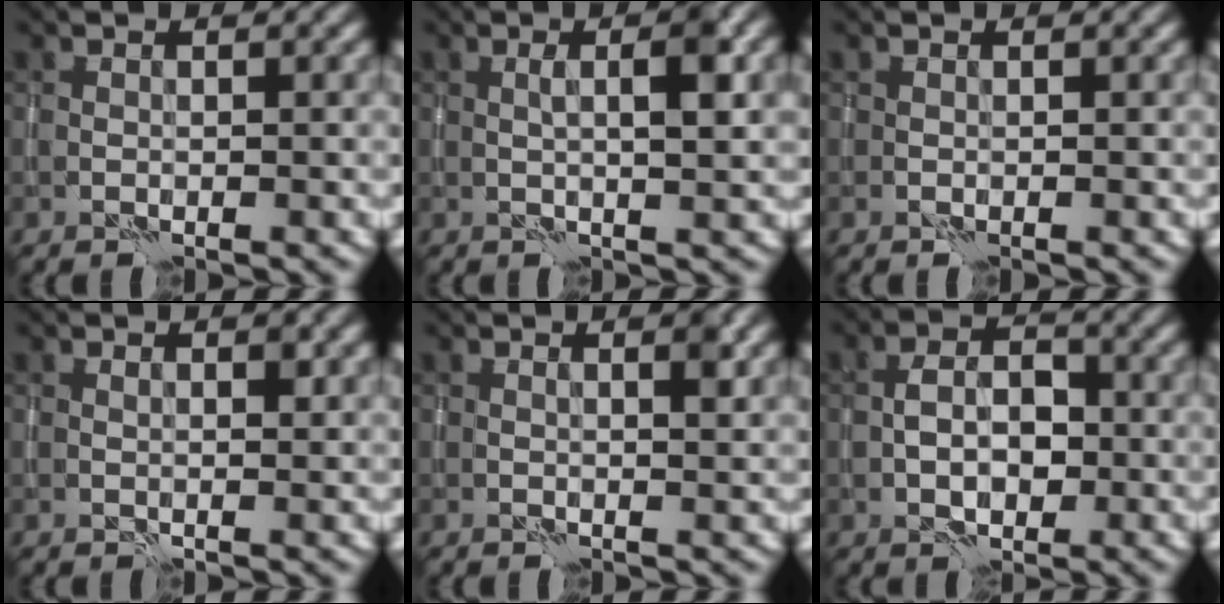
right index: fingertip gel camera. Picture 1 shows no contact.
{"total": 4.0, "force": [0.5, 0.8, 3.9], "torque": [-0.062, 0.008, 0.010]}
{"total": 0.0}
{"total": 1.1, "force": [0.4, 0.3, 1.0], "torque": [-0.017, -0.002, 0.007]}
{"total": 1.9, "force": [0.6, 0.4, 1.7], "torque": [-0.018, 0.003, 0.008]}
{"total": 4.3, "force": [-1.0, 2.5, 3.3], "torque": [-0.054, 0.005, -0.019]}